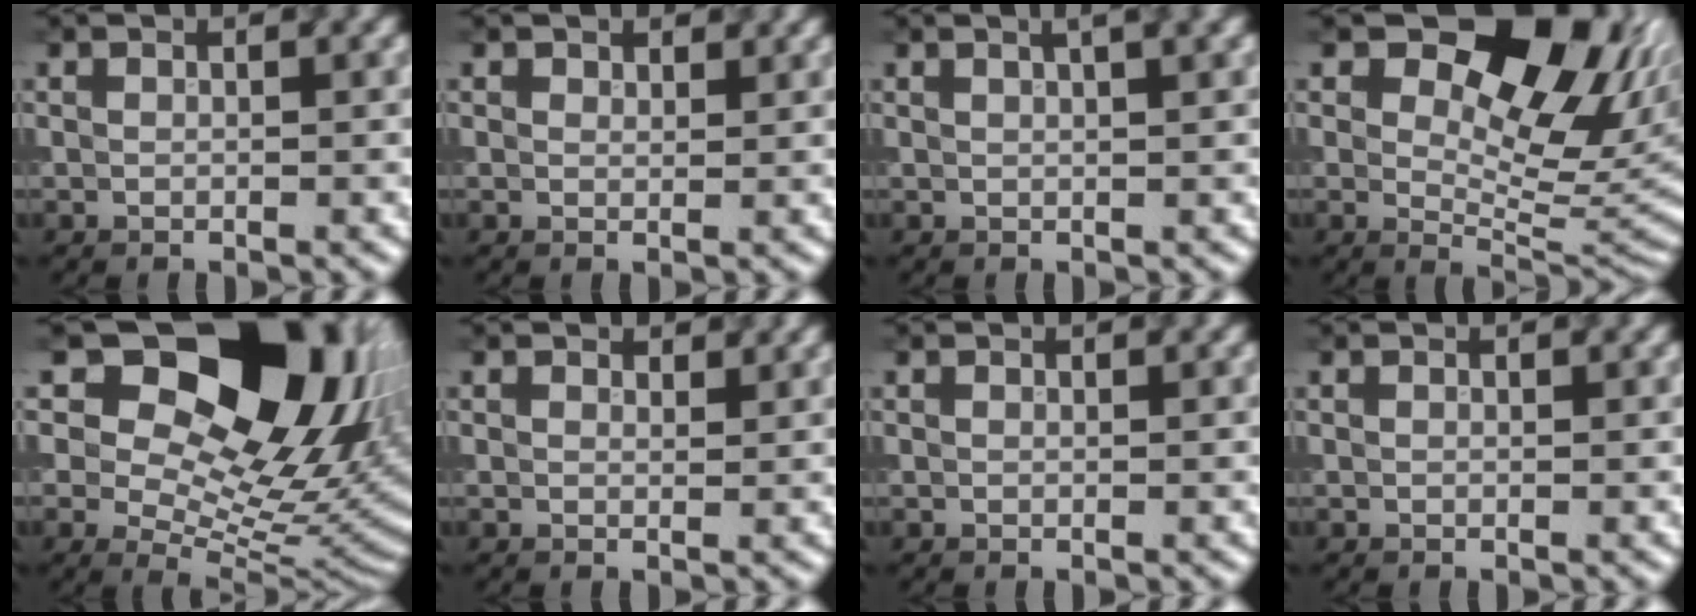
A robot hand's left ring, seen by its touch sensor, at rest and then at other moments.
{"total": 1.1, "force": [0.9, 0.5, 0.2], "torque": [-0.004, -0.003, 0.012]}
{"total": 3.7, "force": [2.0, 1.4, 2.8], "torque": [-0.013, 0.013, 0.005]}
{"total": 11.7, "force": [4.6, 6.4, 8.6], "torque": [-0.112, -0.001, 0.073]}
{"total": 17.2, "force": [7.3, 11.0, 11.1], "torque": [-0.141, 0.025, 0.123]}
{"total": 1.1, "force": [0.9, 0.5, 0.2], "torque": [-0.004, -0.003, 0.010]}
{"total": 0.0}
{"total": 0.0}